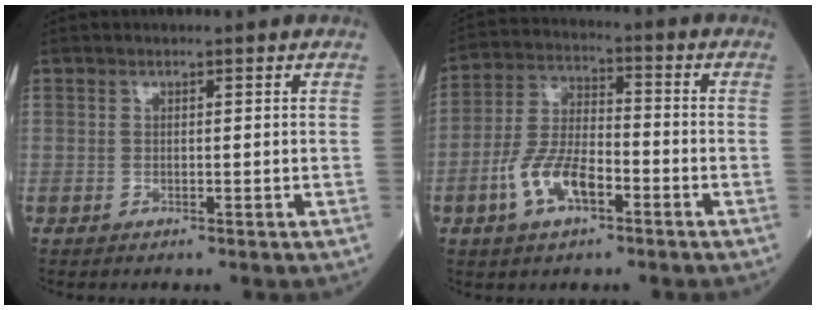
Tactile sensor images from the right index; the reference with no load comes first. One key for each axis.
{"total": 9.2, "fx": -4.0, "fy": 4.0, "fz": 7.3, "tx": -0.155, "ty": 0.010, "tz": -0.077}